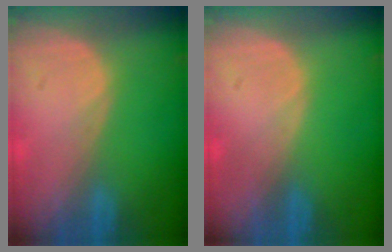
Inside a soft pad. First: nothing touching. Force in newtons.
{"total": 0.0}